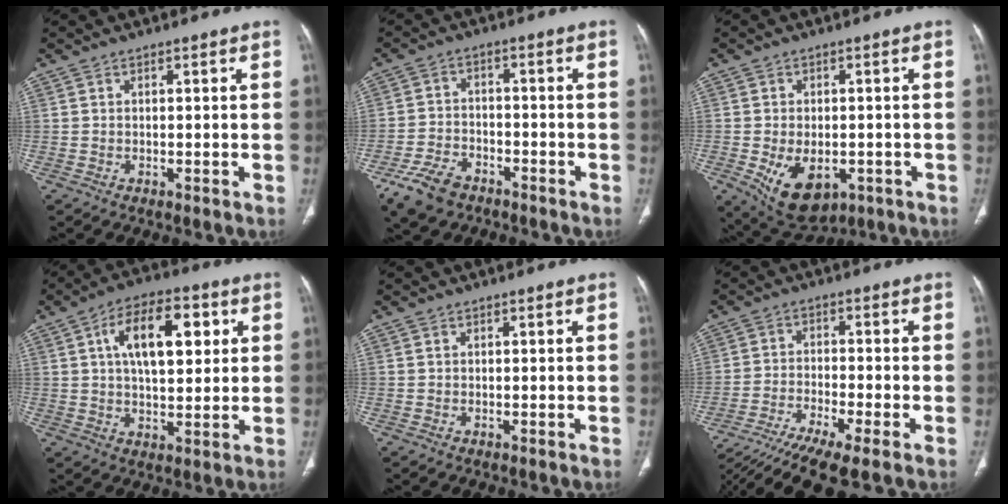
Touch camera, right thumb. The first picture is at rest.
{"total": 8.2, "force": [-5.5, 4.7, 4.0], "torque": [-0.082, 0.020, -0.098]}
{"total": 10.7, "force": [-3.6, 6.7, 7.5], "torque": [-0.107, 0.002, -0.037]}
{"total": 14.2, "force": [4.3, 6.9, 11.6], "torque": [-0.164, 0.001, 0.068]}
{"total": 0.0}
{"total": 14.8, "force": [-11.3, 0.7, 9.6], "torque": [-0.212, 0.006, -0.194]}